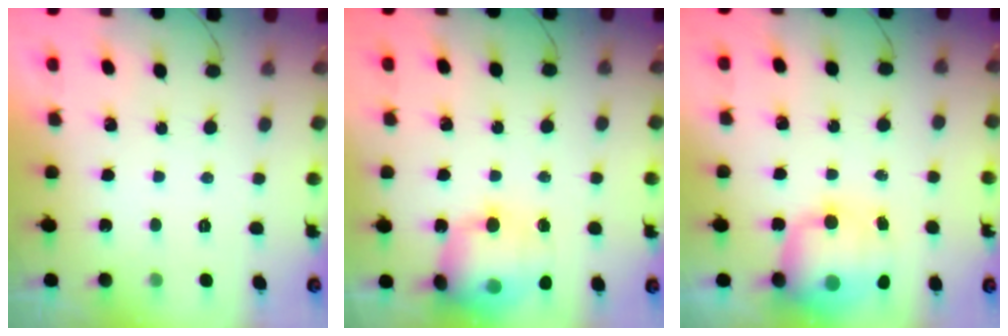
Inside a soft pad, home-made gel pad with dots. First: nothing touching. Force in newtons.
{"total": 16.4, "press": 16.2, "slide": 2.9}
{"total": 12.6, "press": 12.2, "slide": 3.2}